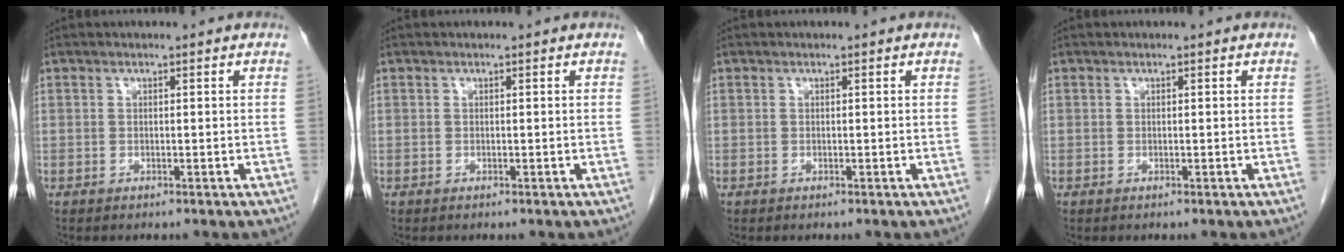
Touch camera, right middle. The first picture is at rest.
{"total": 0.0}
{"total": 0.0}
{"total": 0.0}